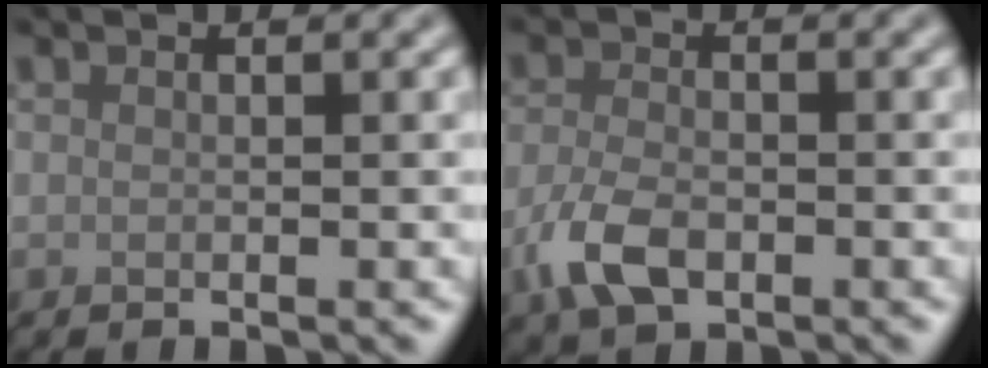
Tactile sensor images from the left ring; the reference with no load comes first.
{"total": 4.1, "force": [-2.0, 2.3, 2.8], "torque": [-0.063, -0.007, -0.044]}